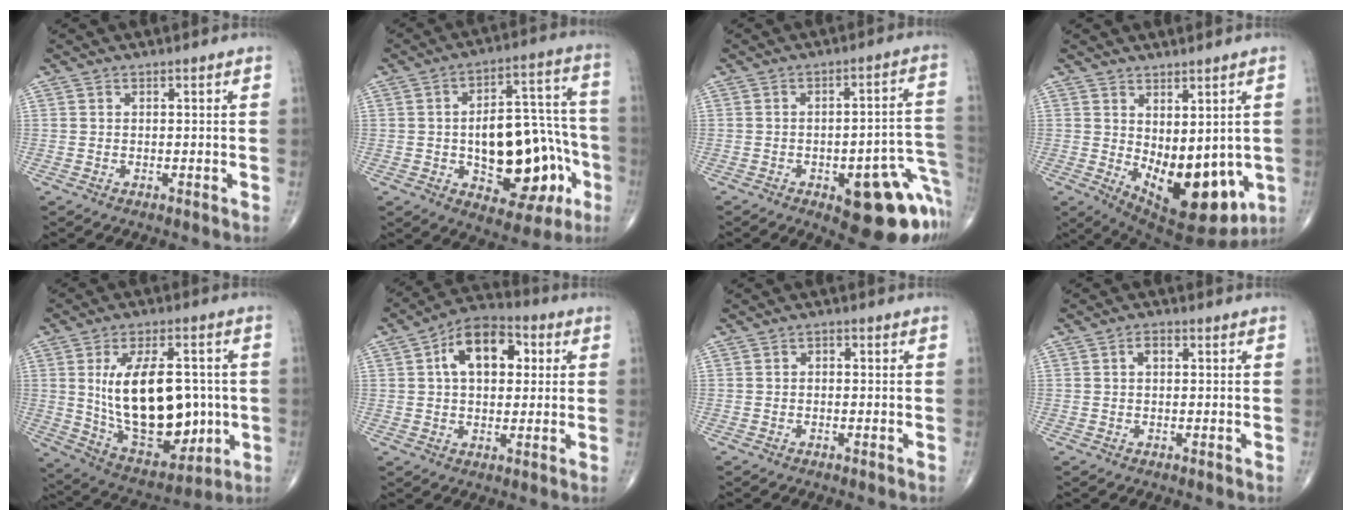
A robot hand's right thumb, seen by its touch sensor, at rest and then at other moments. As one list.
[{"total": 21.4, "force": [-4.9, 11.6, 17.3], "torque": [-0.207, 0.047, -0.051]}, {"total": 17.5, "force": [-7.5, 6.6, 14.4], "torque": [-0.102, 0.056, -0.077]}, {"total": 15.3, "force": [-2.1, 7.7, 13.1], "torque": [-0.168, -0.021, -0.002]}, {"total": 22.3, "force": [0.3, 12.4, 18.5], "torque": [-0.271, -0.006, 0.031]}, {"total": 13.4, "force": [3.3, 8.2, 10.0], "torque": [-0.134, 0.017, 0.044]}, {"total": 1.4, "force": [0.1, 1.0, 1.0], "torque": [-0.008, 0.008, -0.003]}, {"total": 4.2, "force": [0.9, 2.6, 3.2], "torque": [-0.050, 0.012, 0.011]}]